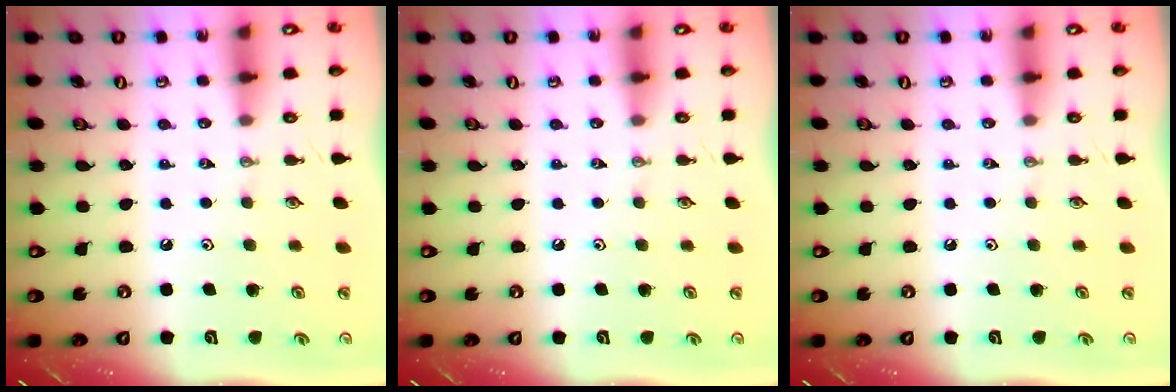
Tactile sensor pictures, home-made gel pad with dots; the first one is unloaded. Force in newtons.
{"total": 0.0}
{"total": 0.0}